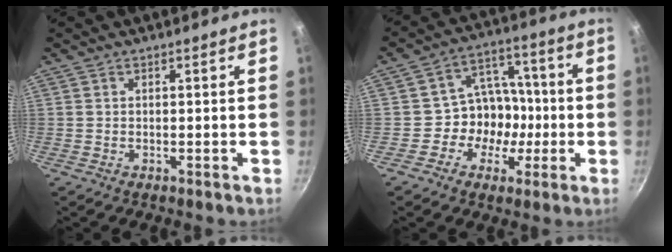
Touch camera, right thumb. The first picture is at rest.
{"total": 10.5, "force": [-2.3, 9.0, 4.8], "torque": [-0.017, 0.038, -0.048]}